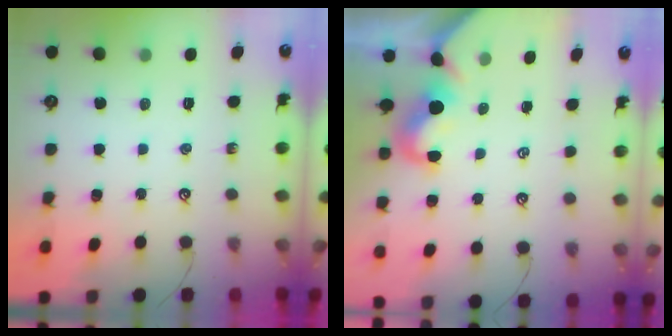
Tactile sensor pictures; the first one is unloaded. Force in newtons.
{"total": 0.0}